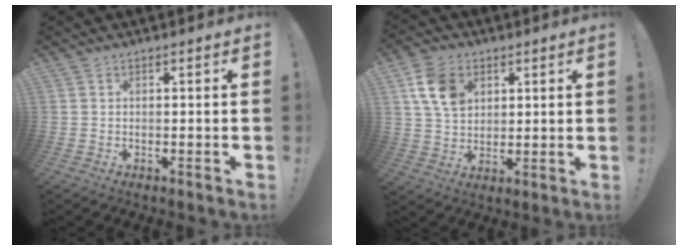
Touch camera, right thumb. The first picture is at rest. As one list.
[{"total": 11.7, "force": [4.7, 8.6, 6.5], "torque": [-0.105, -0.007, 0.091]}]